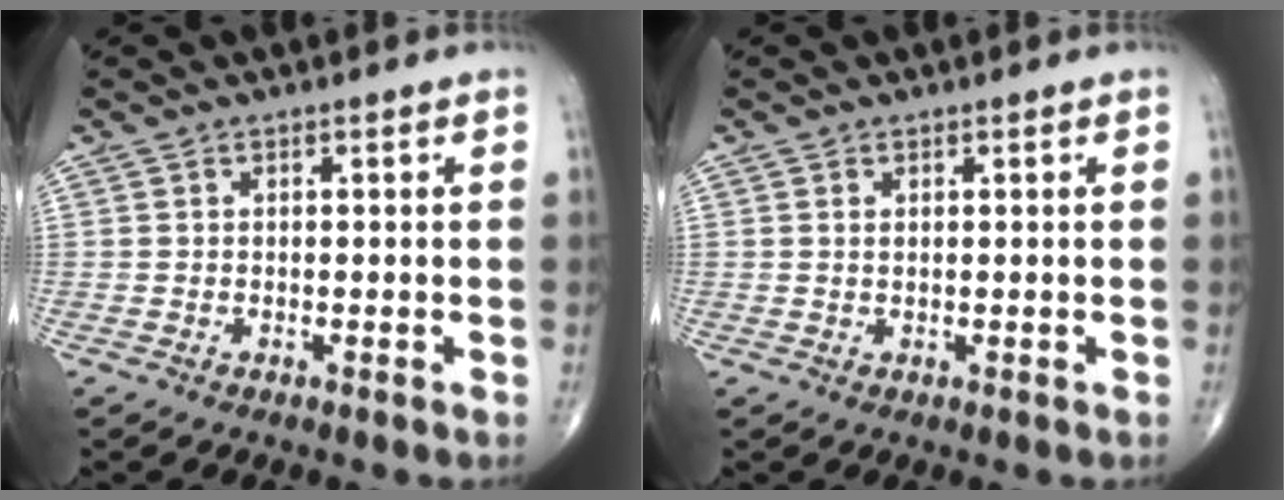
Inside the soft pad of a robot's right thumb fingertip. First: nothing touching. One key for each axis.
{"total": 0.6, "fx": 0.2, "fy": 0.3, "fz": 0.5, "tx": -0.012, "ty": 0.000, "tz": 0.005}